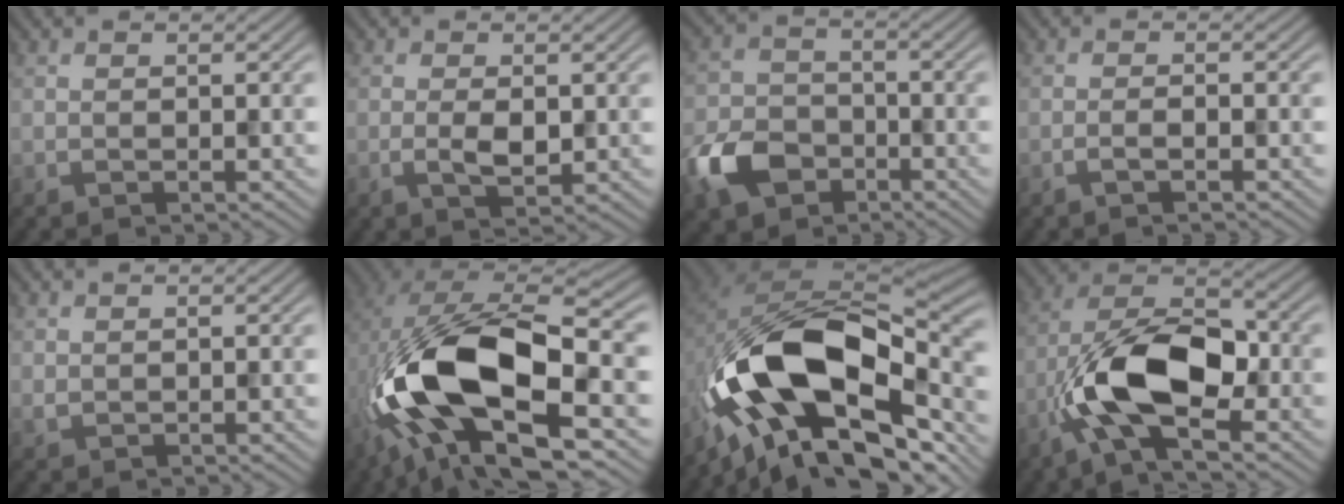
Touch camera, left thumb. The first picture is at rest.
{"total": 2.5, "force": [-0.2, 1.1, 2.2], "torque": [-0.044, -0.003, -0.005]}
{"total": 8.0, "force": [-4.3, 5.5, 3.9], "torque": [-0.098, -0.007, -0.100]}
{"total": 1.2, "force": [-0.8, 0.1, 0.9], "torque": [-0.017, 0.005, -0.018]}
{"total": 0.8, "force": [0.5, 0.5, 0.2], "torque": [-0.010, 0.000, 0.012]}
{"total": 19.4, "force": [-4.2, 9.6, 16.3], "torque": [-0.342, -0.024, -0.062]}
{"total": 17.9, "force": [-5.9, 10.5, 13.2], "torque": [-0.230, -0.002, -0.109]}
{"total": 12.3, "force": [-4.4, 5.7, 10.0], "torque": [-0.205, 0.004, -0.090]}